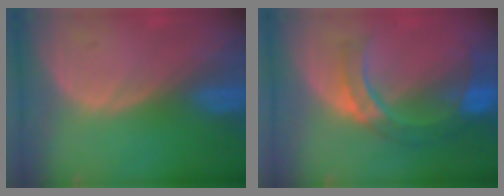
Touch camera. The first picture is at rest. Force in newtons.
{"total": 9.1, "press": 7.9, "slide": 4.4}